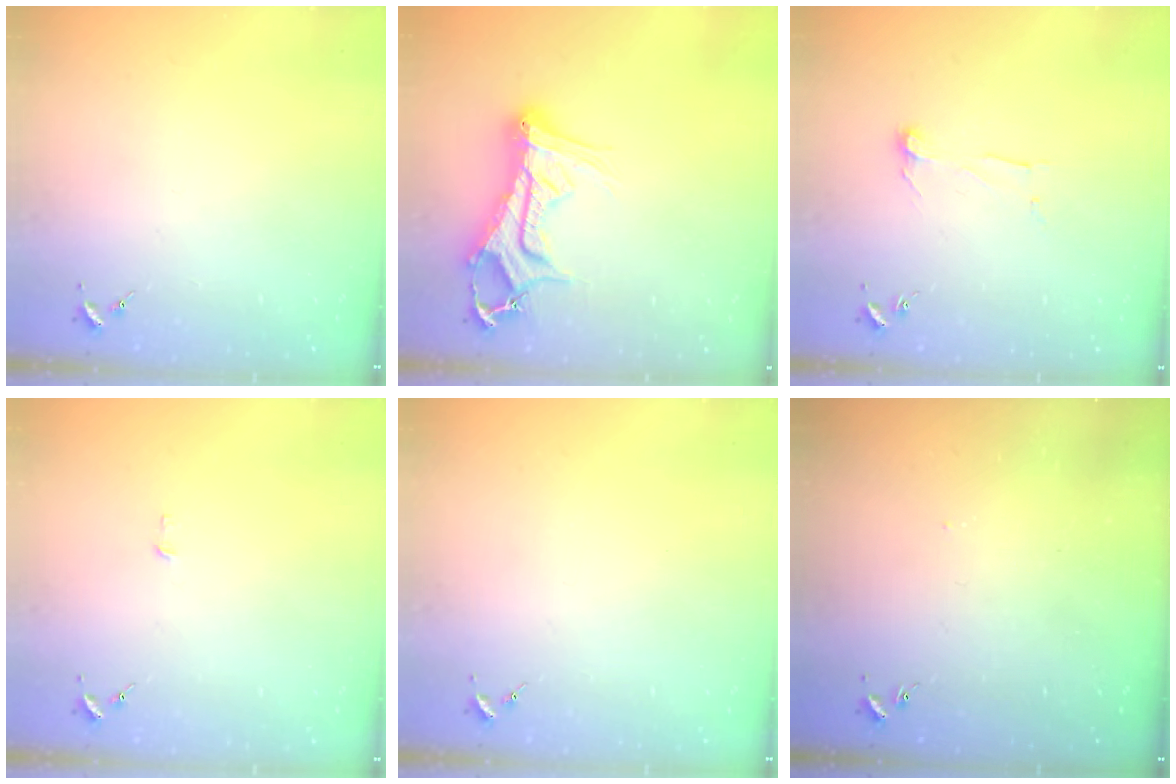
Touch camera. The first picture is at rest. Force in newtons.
{"total": 15.8, "press": 15.7, "slide": 1.6}
{"total": 6.4, "press": 6.4, "slide": 0.3}
{"total": 2.1, "press": 2.1, "slide": 0.2}
{"total": 0.0}
{"total": 2.9, "press": 2.9, "slide": 0.2}